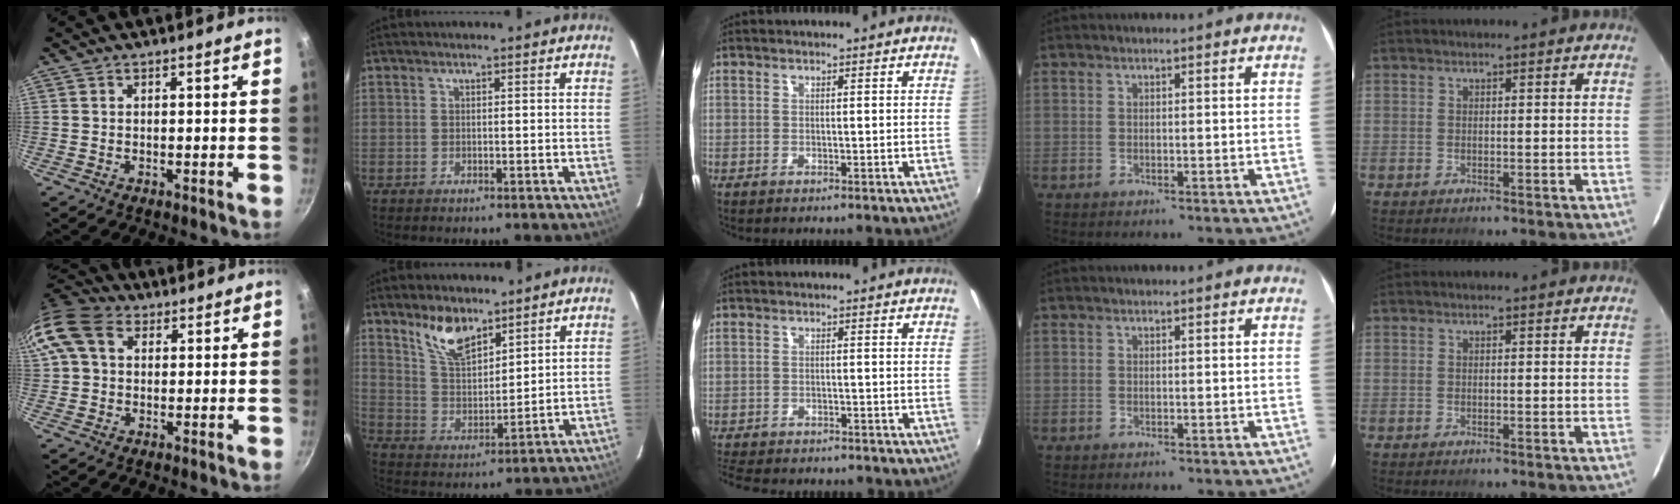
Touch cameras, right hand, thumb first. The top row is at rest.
{"thumb": {"total": 11.7, "force": [3.4, 8.7, 7.1], "torque": [-0.130, 0.021, 0.046]}, "index": {"total": 9.2, "force": [6.6, 3.8, 5.1], "torque": [-0.092, 0.006, 0.133]}, "middle": {"total": 8.6, "force": [-7.6, 2.3, 3.3], "torque": [-0.086, -0.020, -0.118]}}